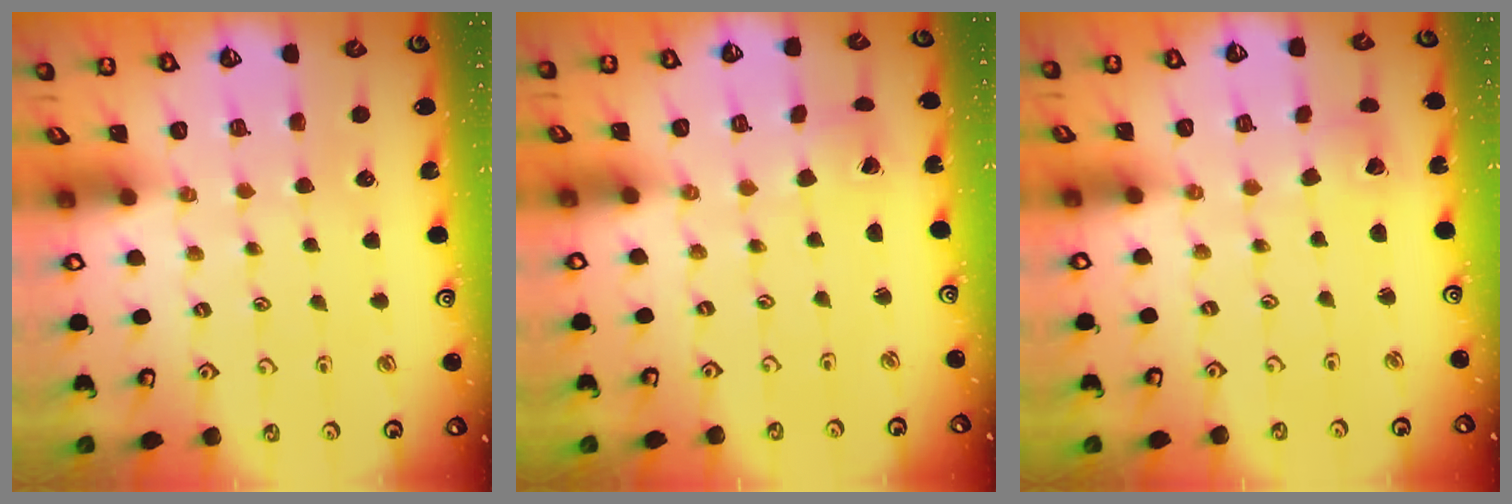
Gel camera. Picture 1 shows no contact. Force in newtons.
{"total": 2.6, "press": 2.6, "slide": 0.1}
{"total": 1.8, "press": 1.7, "slide": 0.3}